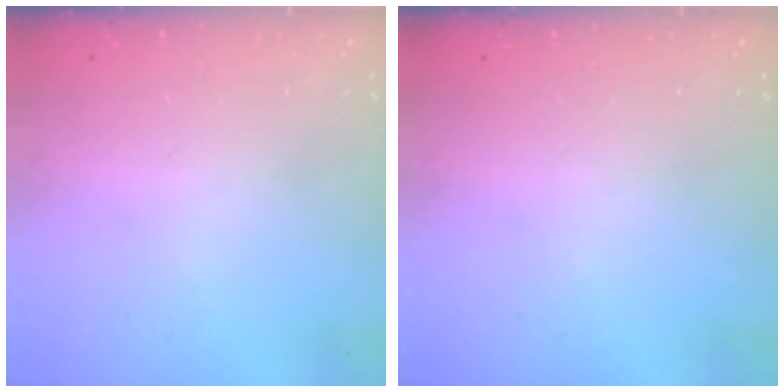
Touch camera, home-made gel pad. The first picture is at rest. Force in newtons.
{"total": 0.0}